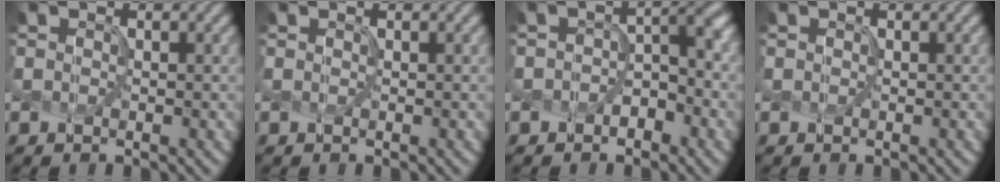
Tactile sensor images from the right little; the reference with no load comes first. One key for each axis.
{"total": 0.0}
{"total": 3.1, "fx": -1.2, "fy": 1.9, "fz": 2.2, "tx": -0.032, "ty": 0.008, "tz": -0.021}
{"total": 0.0}